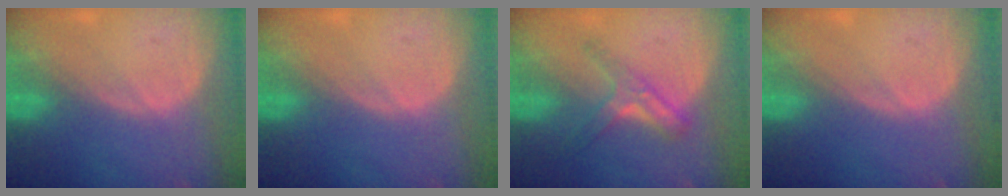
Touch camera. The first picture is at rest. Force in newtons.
{"total": 0.0}
{"total": 5.6, "press": 4.9, "slide": 2.6}
{"total": 0.0}